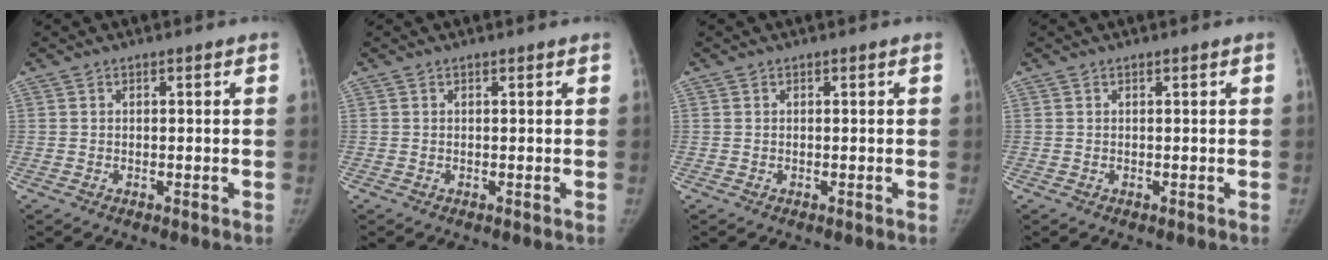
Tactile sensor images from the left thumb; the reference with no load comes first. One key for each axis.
{"total": 0.0}
{"total": 0.0}
{"total": 0.0}